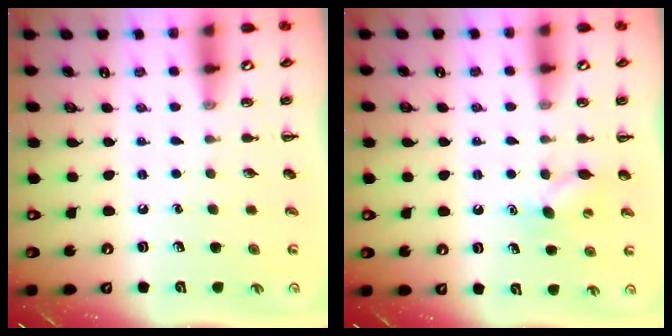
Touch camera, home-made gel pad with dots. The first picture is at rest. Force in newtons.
{"total": 6.2, "press": 6.1, "slide": 1.4}